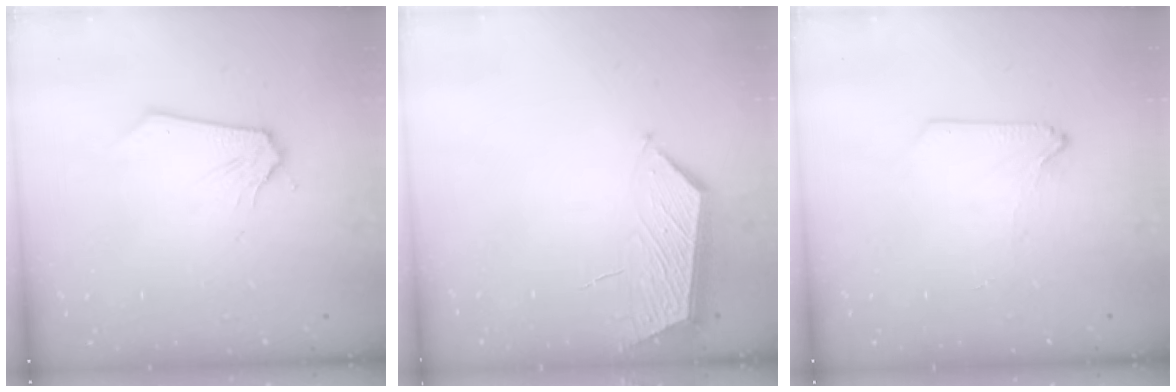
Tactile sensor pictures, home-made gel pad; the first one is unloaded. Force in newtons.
{"total": 5.3, "press": 5.3, "slide": 0.6}
{"total": 0.6, "press": 0.6, "slide": 0.1}